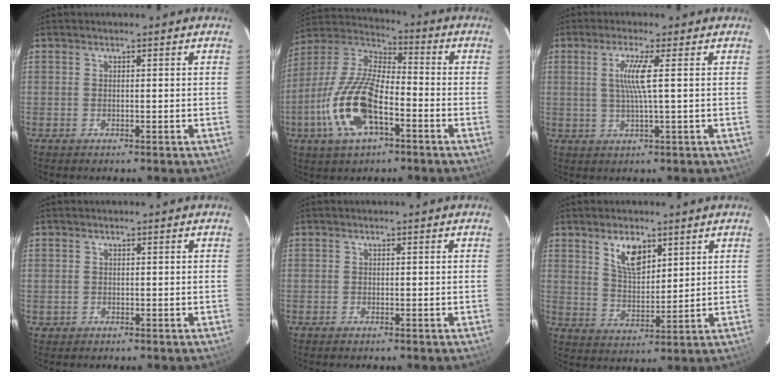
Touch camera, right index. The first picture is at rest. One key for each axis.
{"total": 16.9, "fx": -6.4, "fy": 7.0, "fz": 14.0, "tx": -0.299, "ty": -0.006, "tz": -0.128}
{"total": 5.1, "fx": 0.9, "fy": -0.9, "fz": 4.9, "tx": -0.092, "ty": -0.004, "tz": 0.017}
{"total": 0.9, "fx": -0.1, "fy": 0.8, "fz": 0.0, "tx": 0.002, "ty": 0.003, "tz": 0.000}
{"total": 0.0}
{"total": 7.6, "fx": 4.3, "fy": 3.6, "fz": 5.0, "tx": -0.086, "ty": 0.004, "tz": 0.087}